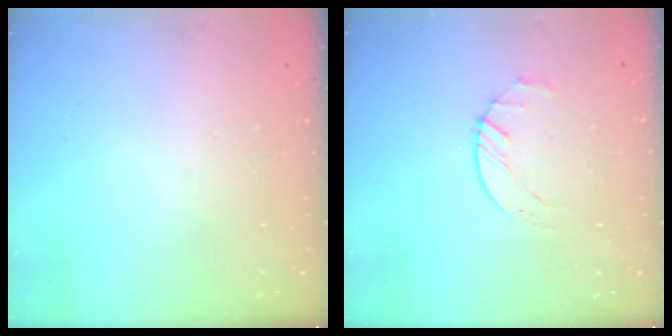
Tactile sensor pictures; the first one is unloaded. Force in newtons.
{"total": 2.7, "press": 2.6, "slide": 0.3}